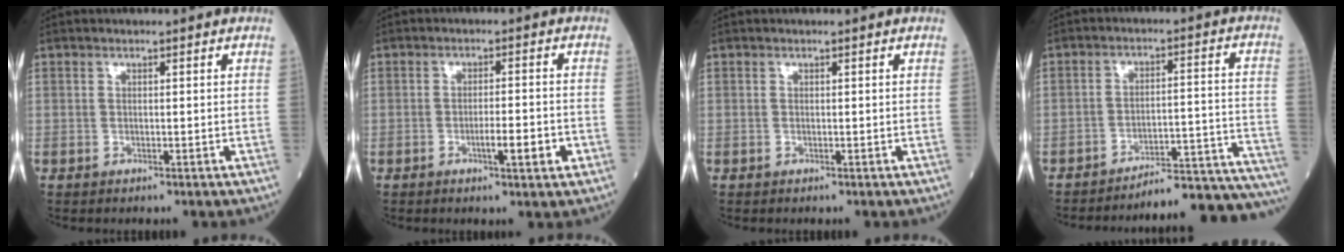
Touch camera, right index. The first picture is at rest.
{"total": 3.1, "force": [-1.0, 0.3, 2.9], "torque": [-0.047, -0.001, -0.012]}
{"total": 0.0}
{"total": 18.5, "force": [-18.1, -1.0, 3.7], "torque": [0.006, 0.025, -0.233]}